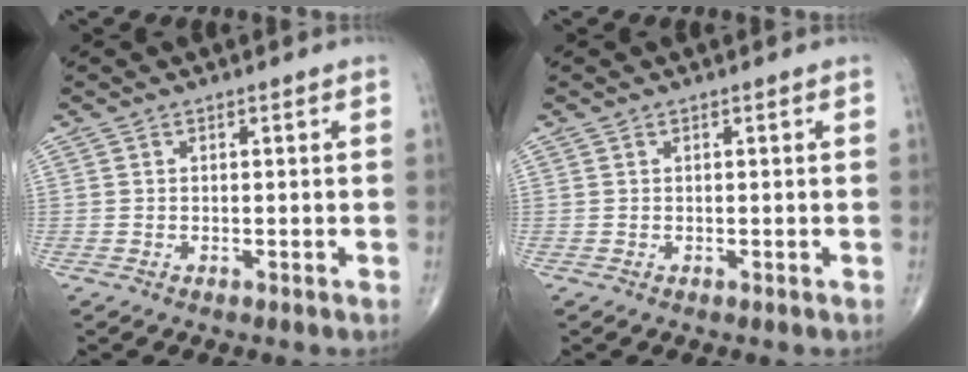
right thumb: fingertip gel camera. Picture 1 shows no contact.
{"total": 0.0}